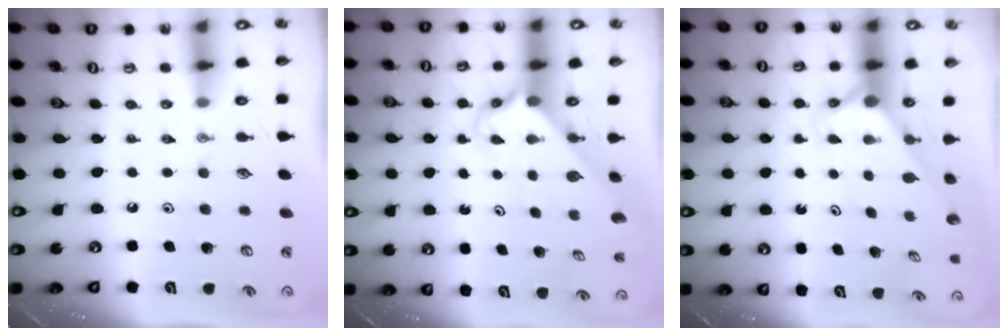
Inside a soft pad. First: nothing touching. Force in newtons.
{"total": 2.6, "press": 2.6, "slide": 0.2}
{"total": 2.8, "press": 2.8, "slide": 0.0}